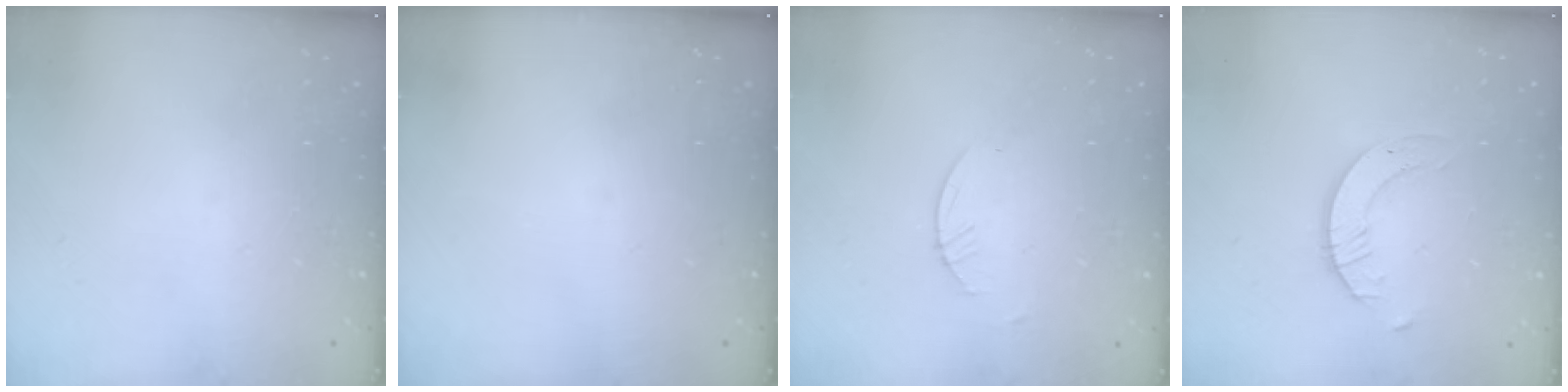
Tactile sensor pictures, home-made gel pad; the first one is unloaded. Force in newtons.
{"total": 0.0}
{"total": 0.8, "press": 0.8, "slide": 0.2}
{"total": 2.1, "press": 2.1, "slide": 0.2}